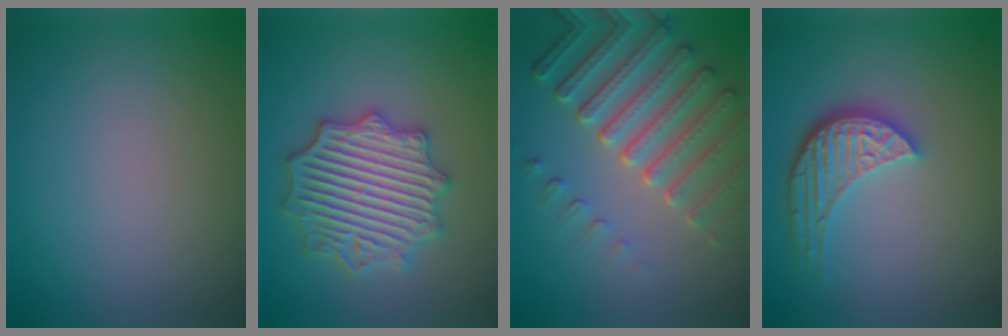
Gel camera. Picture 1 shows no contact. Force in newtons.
{"total": 6.6, "press": 6.5, "slide": 1.0}
{"total": 6.5, "press": 5.2, "slide": 3.9}
{"total": 4.7, "press": 3.7, "slide": 2.9}